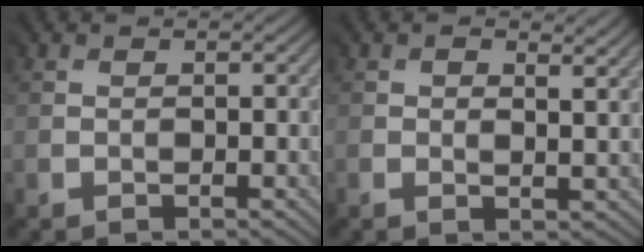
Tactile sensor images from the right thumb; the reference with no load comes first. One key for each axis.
{"total": 3.1, "fx": 1.7, "fy": 1.1, "fz": 2.3, "tx": -0.044, "ty": -0.006, "tz": 0.028}